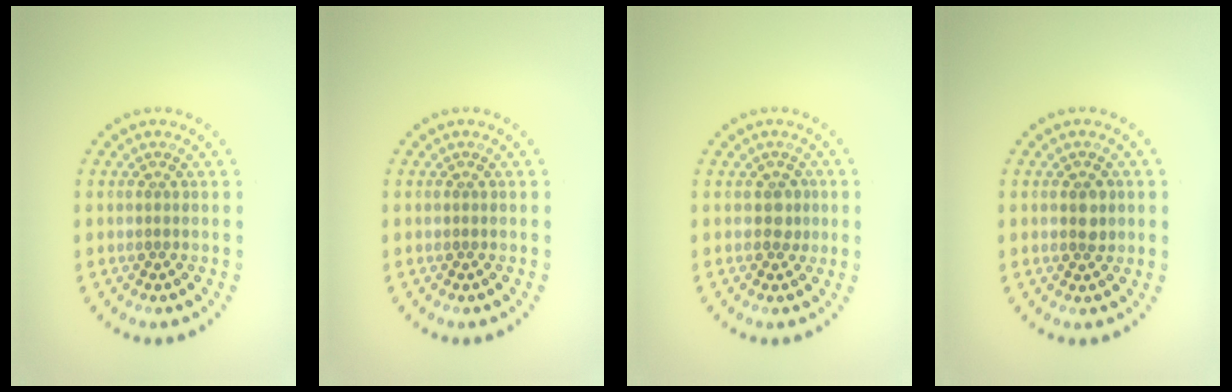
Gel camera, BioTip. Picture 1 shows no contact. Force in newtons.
{"total": 0.0}
{"total": 1.2, "press": 1.1, "slide": 0.5}
{"total": 1.7, "press": 1.7, "slide": 0.1}